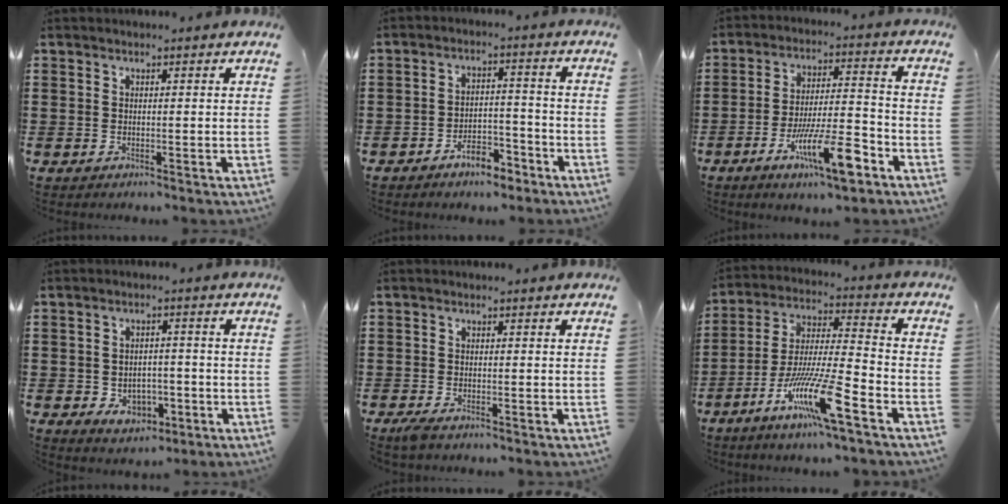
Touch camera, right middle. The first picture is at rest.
{"total": 5.2, "force": [-4.2, 1.9, 2.4], "torque": [-0.047, 0.013, -0.083]}
{"total": 11.6, "force": [-5.9, 2.7, 9.6], "torque": [-0.174, 0.007, -0.106]}
{"total": 3.7, "force": [-1.6, 2.7, 1.9], "torque": [-0.032, 0.001, -0.034]}
{"total": 1.2, "force": [-0.9, 0.3, 0.9], "torque": [-0.024, -0.006, -0.018]}
{"total": 12.4, "force": [-7.5, 1.0, 9.9], "torque": [-0.203, -0.004, -0.148]}